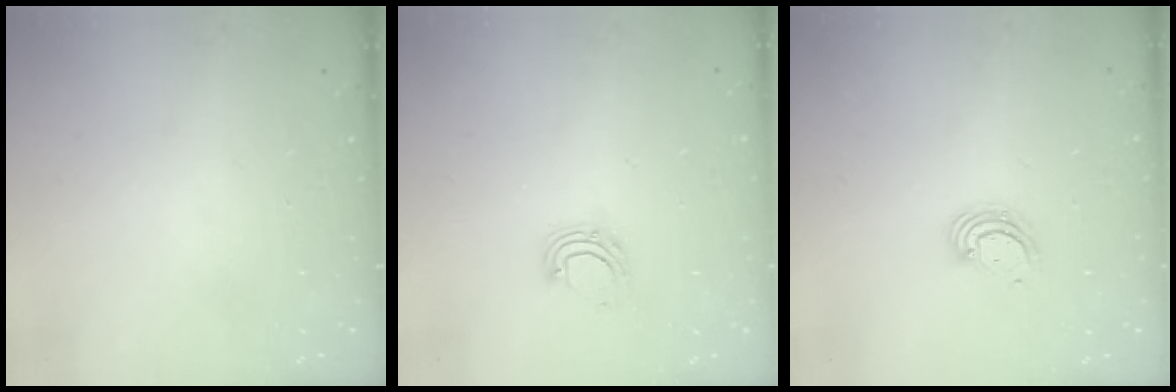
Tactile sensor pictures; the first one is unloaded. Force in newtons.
{"total": 6.9, "press": 6.8, "slide": 0.9}
{"total": 3.7, "press": 3.7, "slide": 0.3}